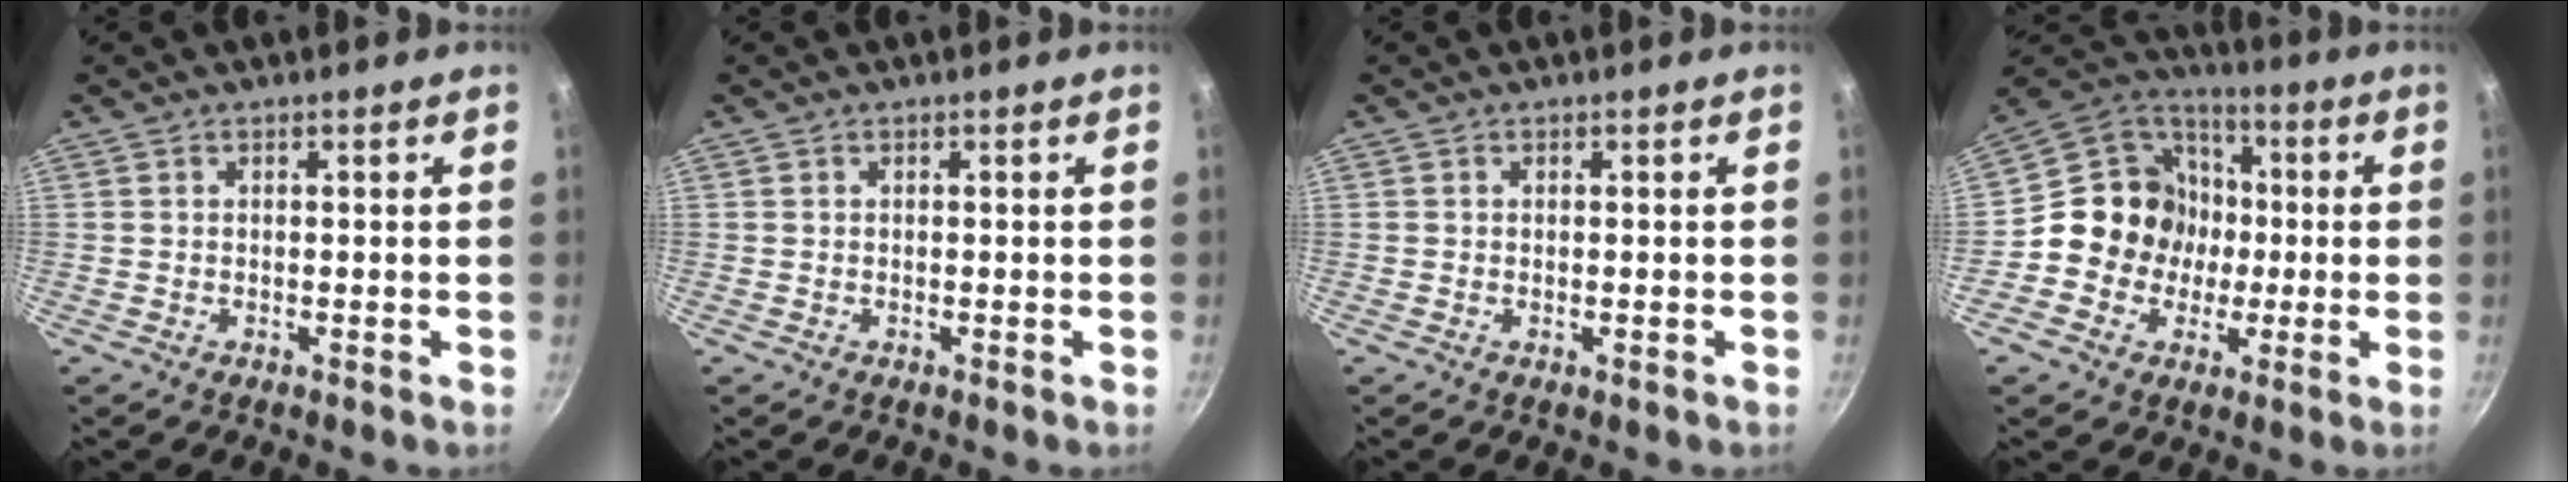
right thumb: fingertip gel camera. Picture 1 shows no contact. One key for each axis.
{"total": 0.0}
{"total": 0.0}
{"total": 14.3, "fx": -1.3, "fy": 13.3, "fz": 5.2, "tx": -0.041, "ty": 0.030, "tz": -0.035}